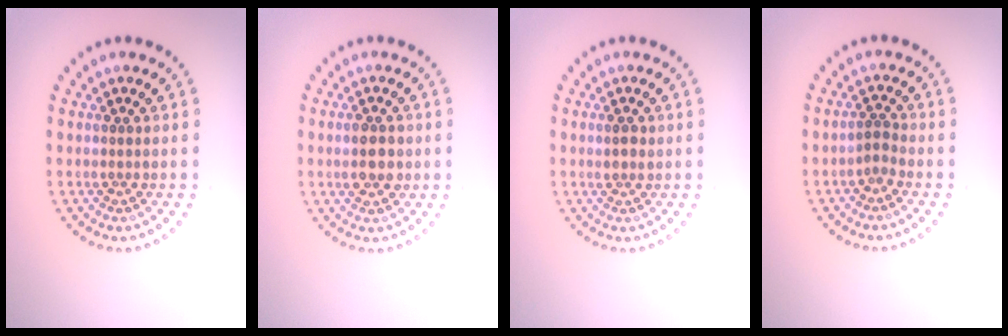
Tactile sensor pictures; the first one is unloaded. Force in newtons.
{"total": 3.0, "press": 3.0, "slide": 0.2}
{"total": 1.2, "press": 1.2, "slide": 0.4}
{"total": 1.1, "press": 0.8, "slide": 0.8}